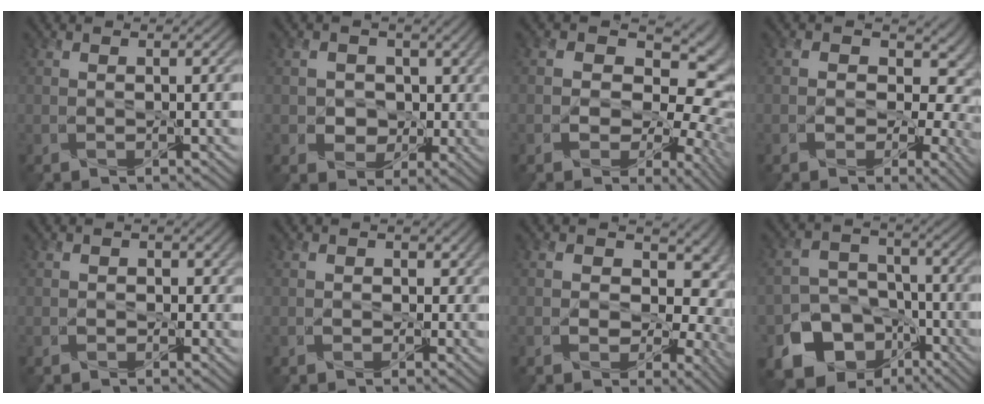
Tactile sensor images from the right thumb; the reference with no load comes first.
{"total": 7.8, "force": [0.1, 6.7, 4.1], "torque": [-0.079, -0.005, -0.005]}
{"total": 14.8, "force": [-0.3, 10.8, 10.2], "torque": [-0.144, -0.001, -0.002]}
{"total": 9.5, "force": [-1.0, 7.1, 6.2], "torque": [-0.082, -0.006, -0.014]}
{"total": 2.8, "force": [-0.3, 2.6, 1.1], "torque": [-0.020, 0.007, -0.008]}
{"total": 2.9, "force": [-0.1, 2.7, 1.2], "torque": [-0.025, 0.005, -0.004]}
{"total": 10.3, "force": [-0.6, 7.6, 7.0], "torque": [-0.098, -0.007, -0.004]}
{"total": 12.4, "force": [-6.4, 9.5, 4.8], "torque": [-0.117, -0.024, -0.111]}